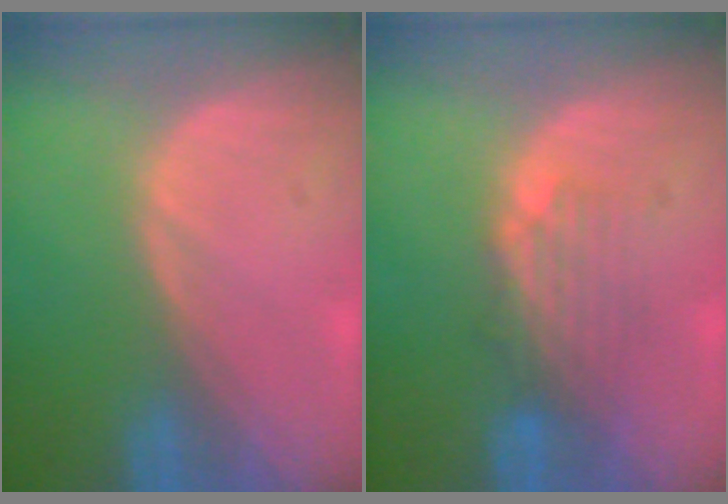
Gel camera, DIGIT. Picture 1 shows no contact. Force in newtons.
{"total": 4.4, "press": 3.8, "slide": 2.2}